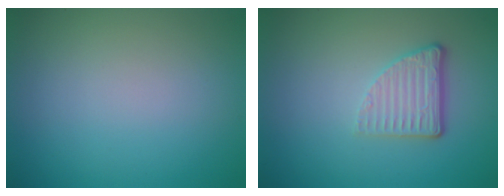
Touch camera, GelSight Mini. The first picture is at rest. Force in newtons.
{"total": 3.0, "press": 2.1, "slide": 2.1}